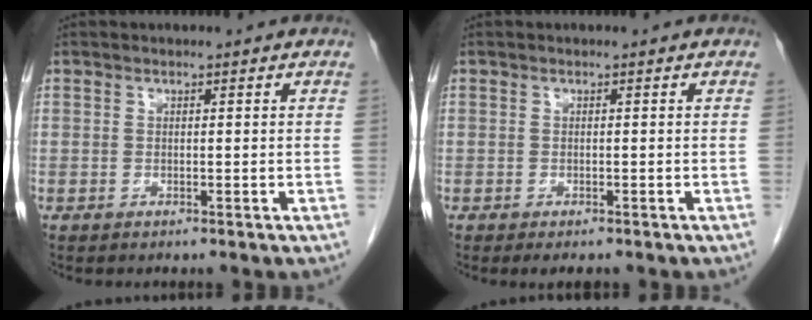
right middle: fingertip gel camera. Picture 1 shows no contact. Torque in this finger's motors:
{"motor_torque": [0.44, -0.18, -0.01, 0.00]}